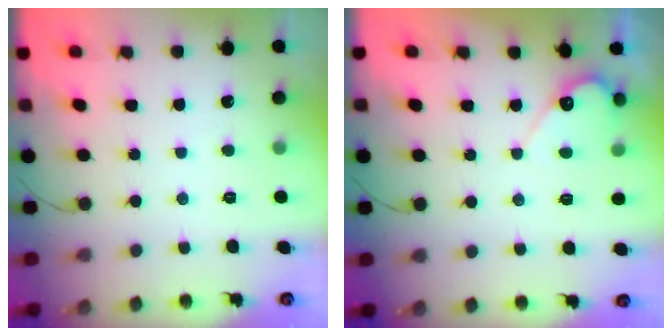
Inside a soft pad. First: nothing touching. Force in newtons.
{"total": 4.9, "press": 4.9, "slide": 0.4}